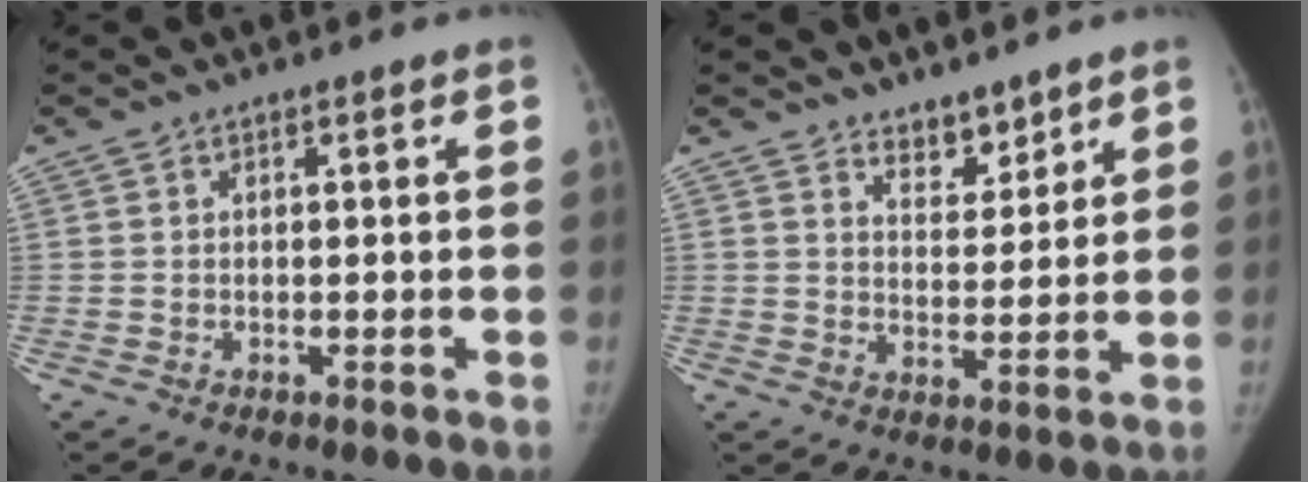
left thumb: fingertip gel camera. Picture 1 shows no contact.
{"total": 4.8, "force": [4.1, 2.1, 1.3], "torque": [0.004, -0.035, 0.072]}